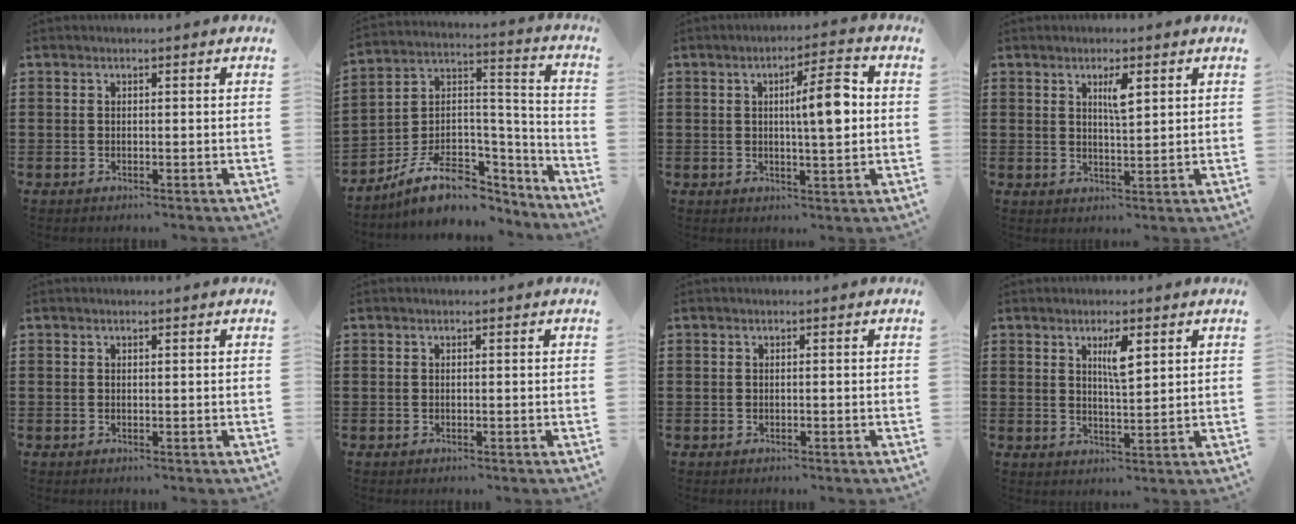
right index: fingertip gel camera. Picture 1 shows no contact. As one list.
[{"total": 10.4, "force": [-7.0, 5.5, 5.4], "torque": [-0.116, 0.018, -0.127]}, {"total": 7.2, "force": [0.8, 1.3, 7.0], "torque": [-0.113, -0.002, 0.007]}, {"total": 3.3, "force": [1.5, 0.7, 2.9], "torque": [-0.044, -0.002, 0.019]}, {"total": 0.0}, {"total": 0.0}, {"total": 0.0}, {"total": 3.9, "force": [1.8, 0.9, 3.4], "torque": [-0.056, -0.001, 0.025]}]